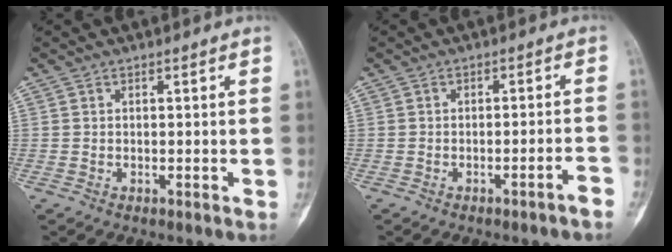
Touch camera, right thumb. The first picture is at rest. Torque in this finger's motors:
{"motor_torque": [-0.07, 0.07, -0.01, -0.16, 0.04]}